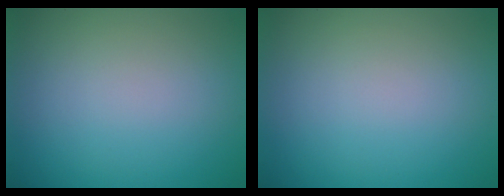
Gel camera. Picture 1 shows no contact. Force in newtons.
{"total": 0.0}